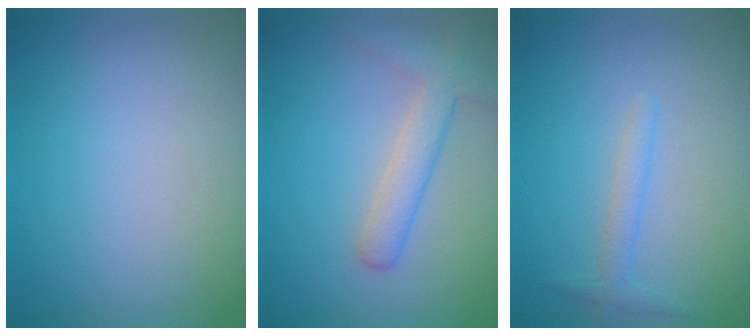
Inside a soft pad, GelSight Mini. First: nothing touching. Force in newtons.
{"total": 3.0, "press": 3.0, "slide": 0.2}
{"total": 1.4, "press": 1.4, "slide": 0.0}